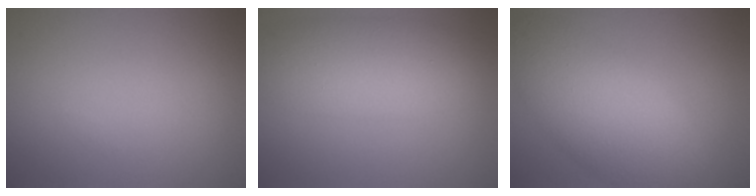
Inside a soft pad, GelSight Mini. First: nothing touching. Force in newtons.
{"total": 6.2, "press": 6.2, "slide": 0.0}
{"total": 7.6, "press": 7.6, "slide": 0.1}